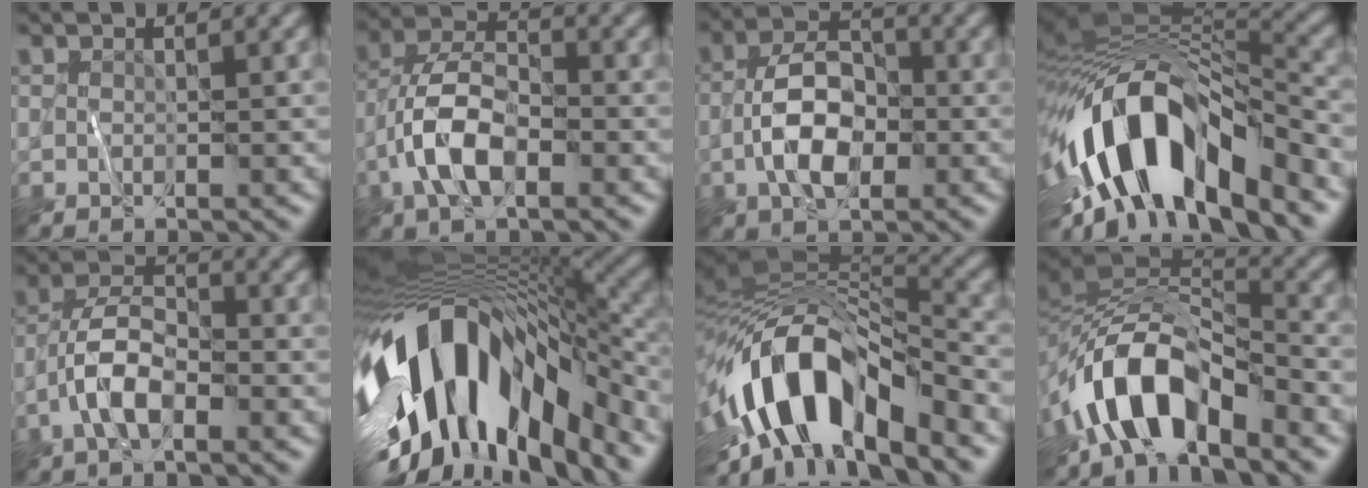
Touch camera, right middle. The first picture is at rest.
{"total": 6.2, "force": [-2.4, 2.9, 4.9], "torque": [-0.095, 0.008, -0.052]}
{"total": 5.8, "force": [-1.5, 3.0, 4.7], "torque": [-0.084, 0.009, -0.033]}
{"total": 13.8, "force": [-5.5, 6.3, 11.0], "torque": [-0.190, 0.004, -0.092]}
{"total": 4.4, "force": [-2.0, 1.8, 3.5], "torque": [-0.063, 0.014, -0.044]}
{"total": 16.0, "force": [-5.3, 8.0, 12.9], "torque": [-0.231, -0.009, -0.083]}
{"total": 12.4, "force": [-5.0, 5.7, 9.8], "torque": [-0.165, 0.003, -0.091]}
{"total": 9.2, "force": [-5.4, 4.0, 6.2], "torque": [-0.101, 0.014, -0.106]}